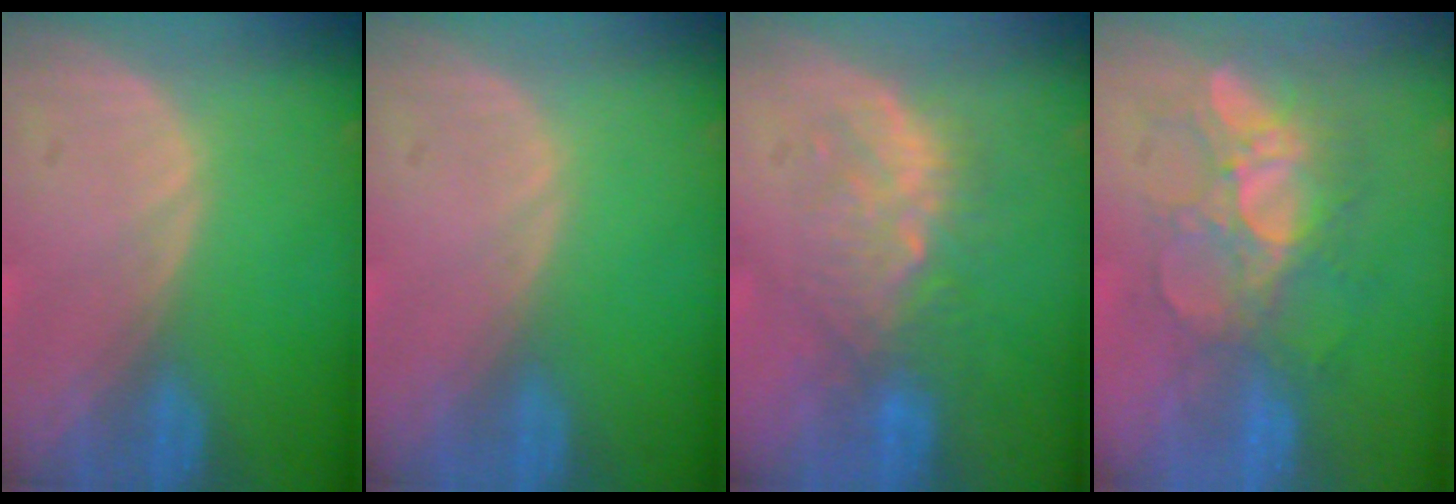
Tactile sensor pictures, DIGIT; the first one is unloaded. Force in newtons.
{"total": 0.0}
{"total": 6.3, "press": 6.1, "slide": 1.8}
{"total": 9.2, "press": 8.2, "slide": 4.3}